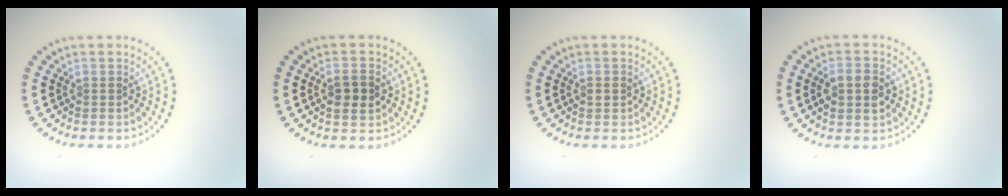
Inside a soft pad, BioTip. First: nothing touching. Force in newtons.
{"total": 2.5, "press": 2.5, "slide": 0.5}
{"total": 0.9, "press": 0.9, "slide": 0.0}
{"total": 3.1, "press": 3.1, "slide": 0.2}